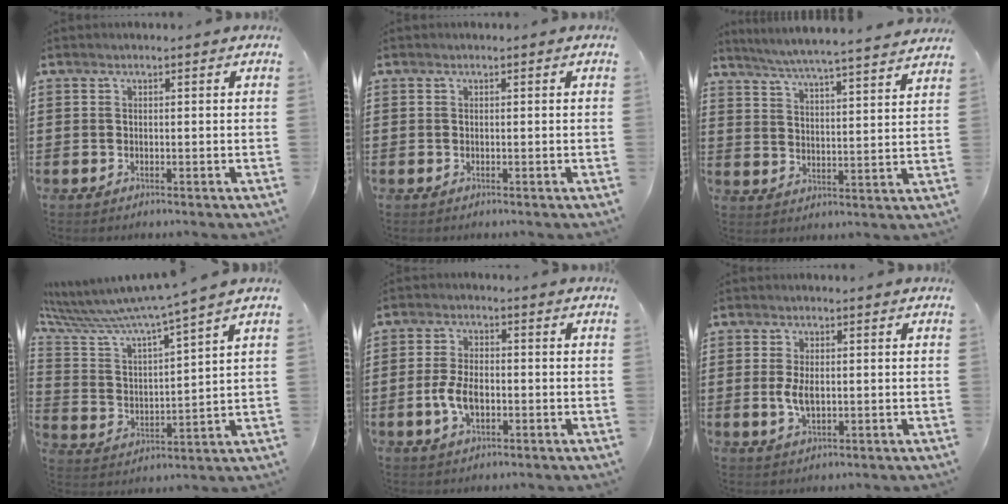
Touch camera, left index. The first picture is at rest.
{"total": 0.0}
{"total": 5.2, "force": [4.8, -1.0, 1.7], "torque": [-0.054, -0.042, 0.078]}
{"total": 6.0, "force": [5.6, -0.4, 2.3], "torque": [-0.076, -0.050, 0.085]}
{"total": 5.3, "force": [-1.2, 2.7, 4.4], "torque": [-0.103, -0.004, -0.027]}
{"total": 3.8, "force": [0.0, 1.8, 3.4], "torque": [-0.081, -0.002, -0.005]}